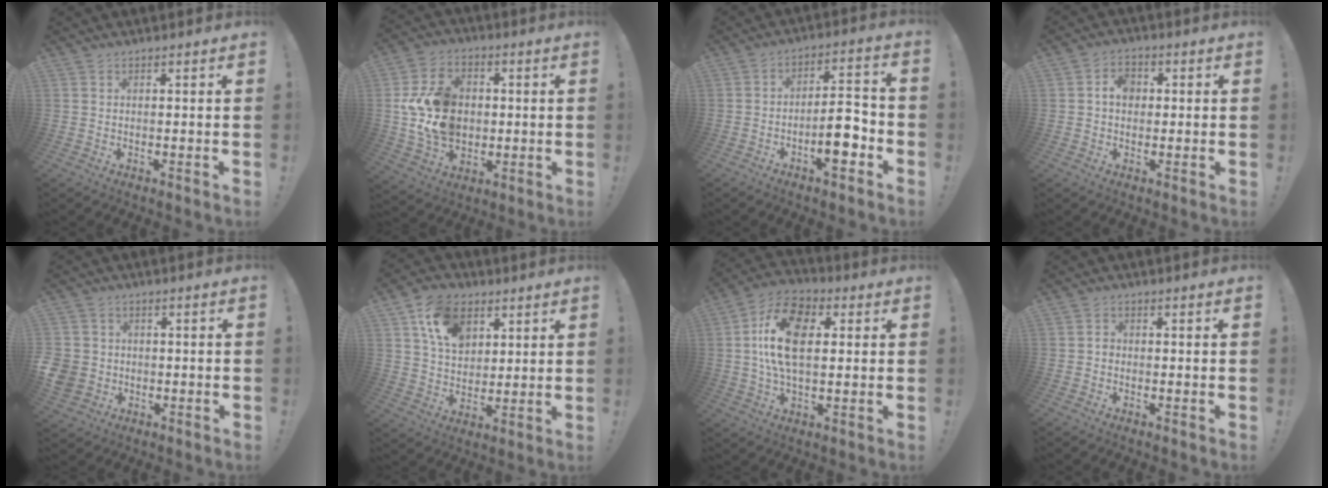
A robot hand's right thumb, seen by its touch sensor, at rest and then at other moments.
{"total": 16.1, "force": [0.5, 12.7, 9.9], "torque": [-0.170, 0.004, 0.016]}
{"total": 10.2, "force": [-4.2, 3.5, 8.7], "torque": [-0.124, 0.023, -0.075]}
{"total": 5.2, "force": [0.5, 4.0, 3.4], "torque": [-0.048, 0.004, 0.007]}
{"total": 5.8, "force": [-0.9, 5.5, 1.8], "torque": [-0.046, 0.012, -0.014]}
{"total": 13.9, "force": [6.6, 10.0, 6.9], "torque": [-0.107, -0.019, 0.125]}
{"total": 16.5, "force": [3.1, 9.6, 13.1], "torque": [-0.235, 0.005, 0.051]}
{"total": 1.4, "force": [-0.8, 0.9, 0.5], "torque": [-0.011, 0.006, -0.016]}